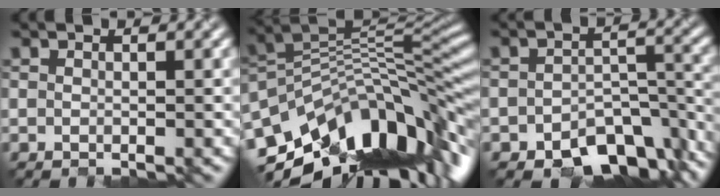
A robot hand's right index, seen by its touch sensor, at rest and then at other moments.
{"total": 12.1, "force": [-6.4, 5.9, 8.4], "torque": [-0.168, 0.005, -0.101]}
{"total": 8.4, "force": [-6.3, 3.9, 4.1], "torque": [-0.055, -0.023, -0.086]}